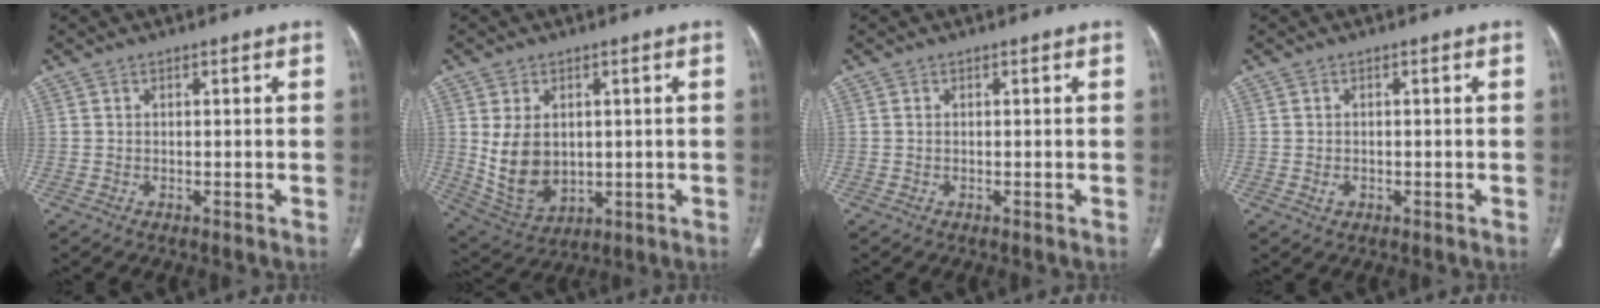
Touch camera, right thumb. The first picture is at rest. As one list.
[{"total": 10.6, "force": [0.8, 7.4, 7.5], "torque": [-0.120, -0.010, 0.041]}, {"total": 0.0}, {"total": 1.3, "force": [-0.3, 1.1, 0.7], "torque": [-0.013, 0.005, -0.002]}]